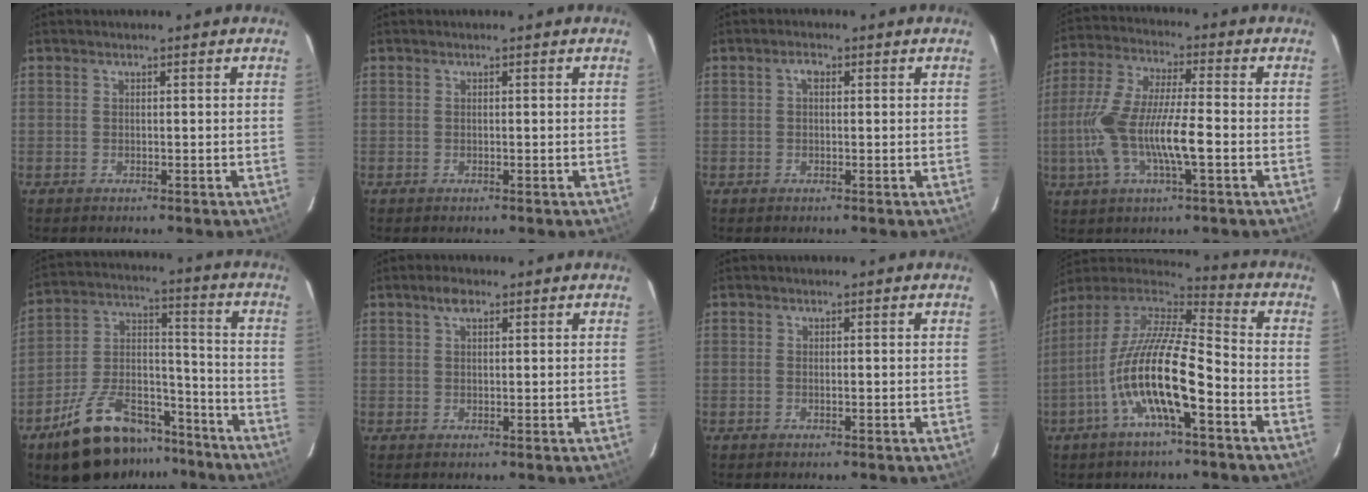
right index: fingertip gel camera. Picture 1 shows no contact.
{"total": 0.0}
{"total": 1.5, "force": [0.3, 0.9, 1.2], "torque": [-0.021, 0.008, 0.002]}
{"total": 15.2, "force": [-3.4, 3.3, 14.5], "torque": [-0.296, -0.005, -0.065]}
{"total": 19.7, "force": [-14.0, 9.8, 9.8], "torque": [-0.191, 0.040, -0.211]}
{"total": 2.4, "force": [1.3, 1.1, 1.6], "torque": [-0.031, 0.009, 0.024]}
{"total": 0.5, "force": [-0.1, 0.1, 0.5], "torque": [-0.011, 0.001, -0.003]}
{"total": 17.6, "force": [-6.6, 3.7, 15.9], "torque": [-0.289, -0.018, -0.131]}